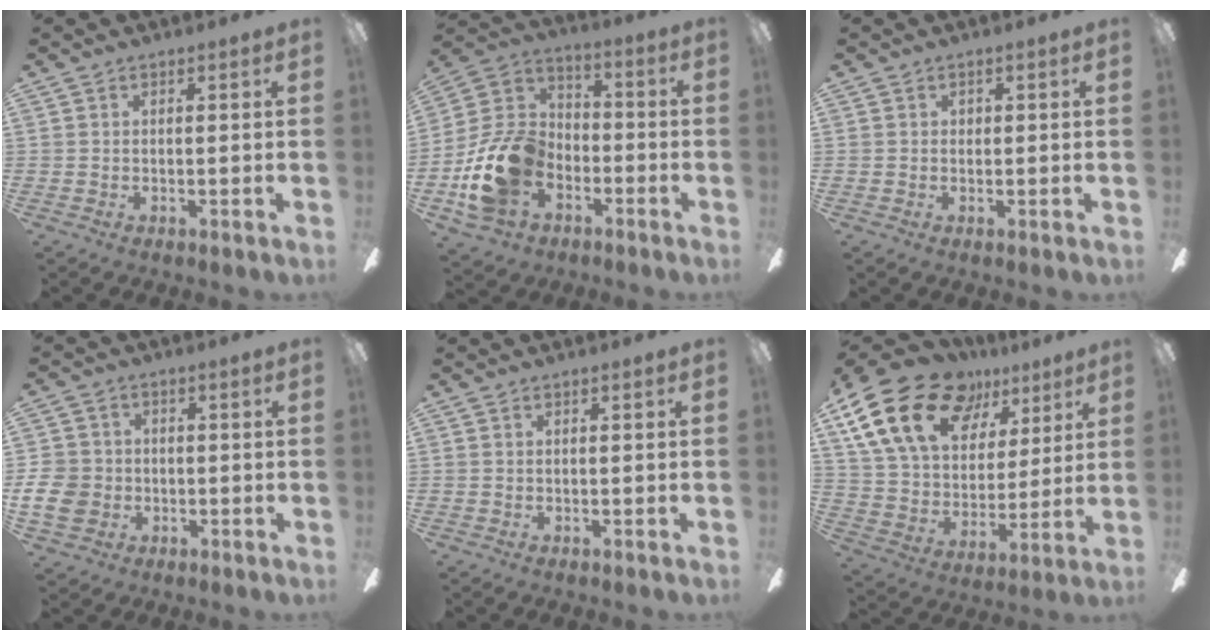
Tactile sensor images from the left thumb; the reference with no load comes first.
{"total": 16.9, "force": [-6.1, 12.7, 9.3], "torque": [-0.194, 0.038, -0.107]}
{"total": 0.8, "force": [0.4, 0.6, 0.0], "torque": [0.001, 0.004, 0.006]}
{"total": 9.2, "force": [-1.2, 8.2, 3.9], "torque": [-0.108, 0.017, -0.021]}
{"total": 0.0}
{"total": 22.6, "force": [12.9, 13.4, 12.7], "torque": [-0.245, -0.063, 0.237]}